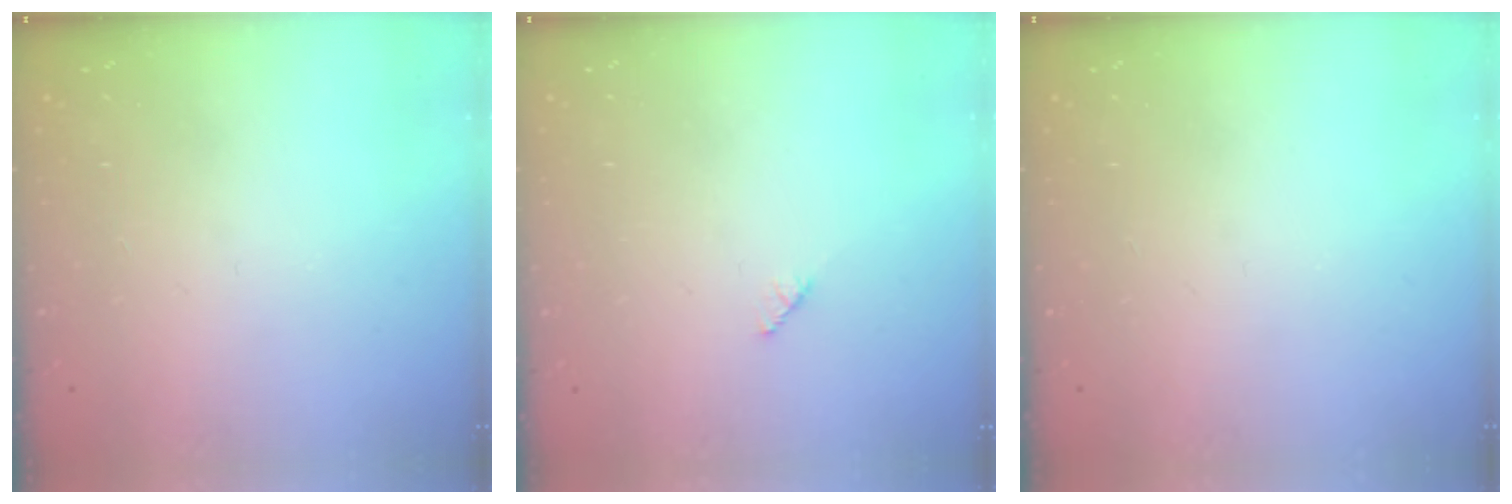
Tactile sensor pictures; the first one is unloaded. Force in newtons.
{"total": 1.9, "press": 1.9, "slide": 0.3}
{"total": 0.0}